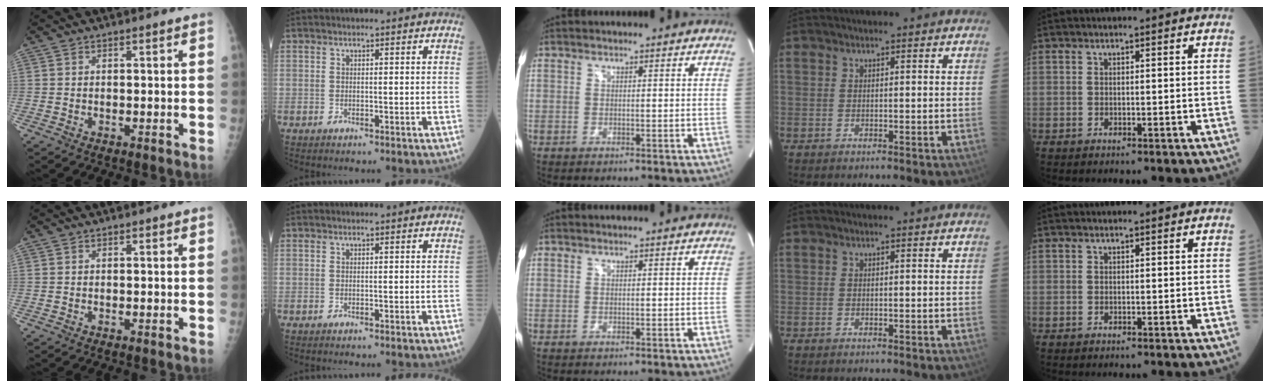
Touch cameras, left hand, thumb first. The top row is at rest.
{}